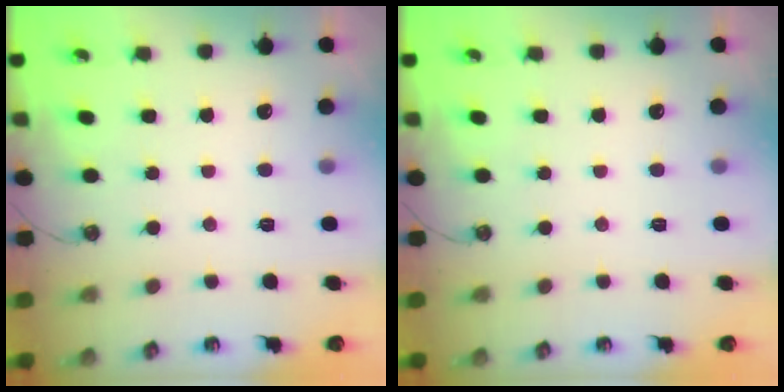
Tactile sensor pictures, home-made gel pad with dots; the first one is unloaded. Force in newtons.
{"total": 0.0}